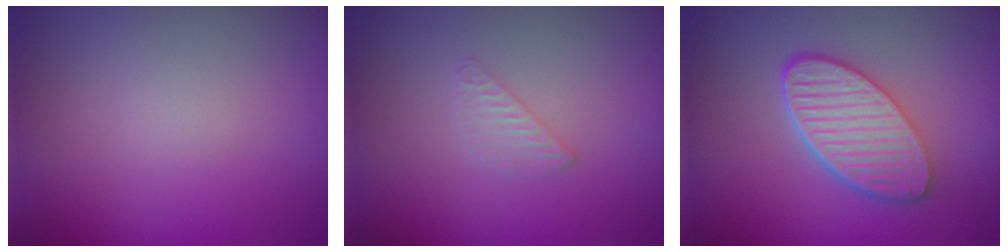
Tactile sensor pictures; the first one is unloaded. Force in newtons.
{"total": 1.1, "press": 1.1, "slide": 0.1}
{"total": 5.5, "press": 4.4, "slide": 3.3}